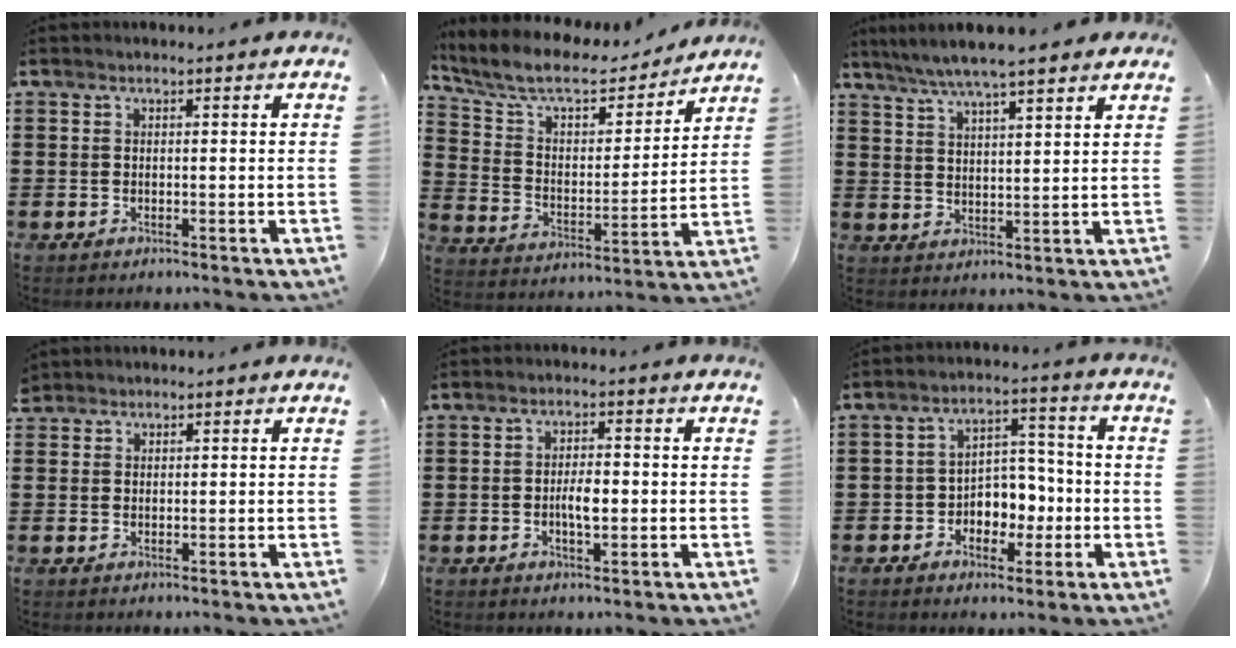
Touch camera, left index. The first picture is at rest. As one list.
[{"total": 8.7, "force": [7.6, 2.3, 3.7], "torque": [-0.104, -0.044, 0.127]}, {"total": 5.7, "force": [4.7, 0.5, 3.2], "torque": [-0.075, -0.010, 0.081]}, {"total": 1.3, "force": [1.2, 0.5, -0.1], "torque": [-0.002, 0.002, 0.025]}, {"total": 3.6, "force": [-0.5, 1.3, 3.4], "torque": [-0.053, 0.001, -0.011]}, {"total": 5.2, "force": [-1.5, 4.3, 2.5], "torque": [-0.049, 0.008, -0.032]}]